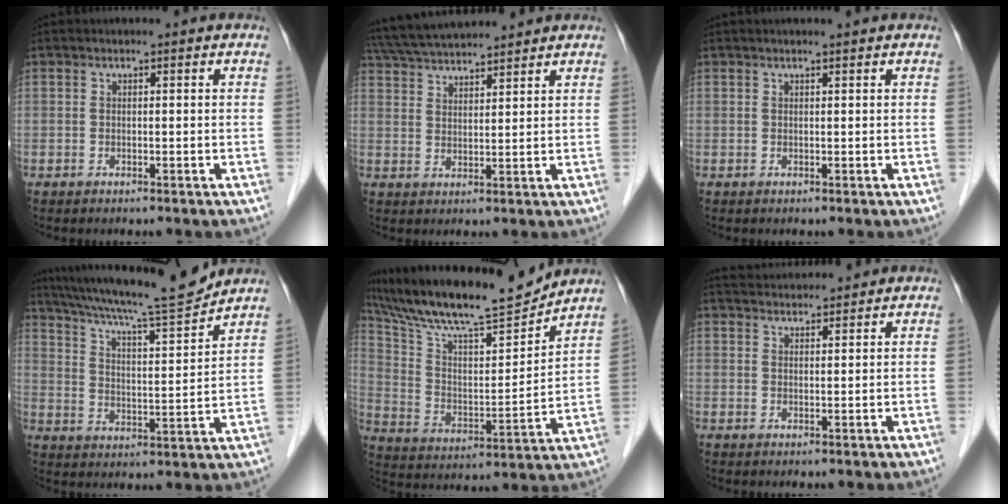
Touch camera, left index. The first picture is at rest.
{"total": 10.9, "force": [10.1, 1.0, 3.8], "torque": [-0.078, 0.033, 0.176]}
{"total": 1.4, "force": [1.2, -0.1, 0.8], "torque": [-0.008, 0.014, 0.021]}
{"total": 16.2, "force": [14.7, -0.4, 6.9], "torque": [-0.124, -0.008, 0.230]}
{"total": 19.3, "force": [17.3, 1.4, 8.6], "torque": [-0.164, 0.002, 0.292]}
{"total": 5.6, "force": [5.4, 0.6, 1.2], "torque": [-0.022, 0.030, 0.088]}